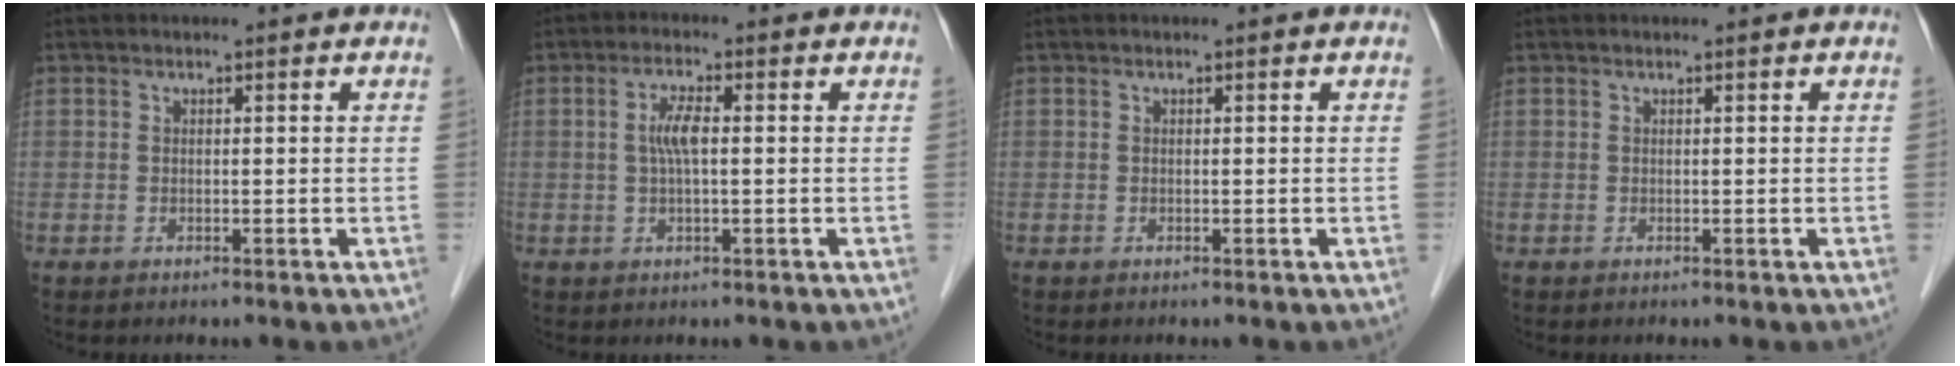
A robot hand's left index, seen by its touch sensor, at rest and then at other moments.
{"total": 3.5, "force": [0.3, 0.8, 3.4], "torque": [-0.073, 0.005, 0.006]}
{"total": 0.0}
{"total": 0.0}